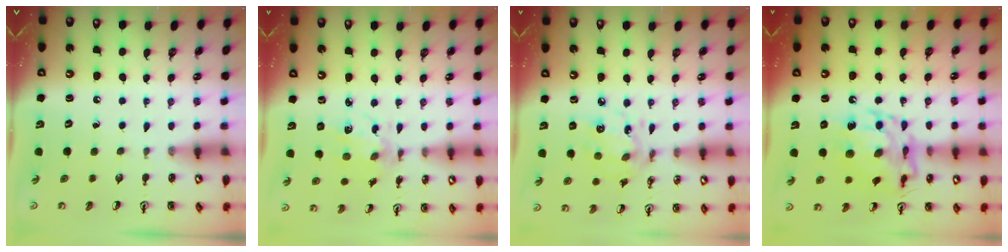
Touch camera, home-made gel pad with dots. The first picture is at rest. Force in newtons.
{"total": 4.0, "press": 3.8, "slide": 1.3}
{"total": 9.3, "press": 9.3, "slide": 0.6}
{"total": 13.7, "press": 13.6, "slide": 1.2}